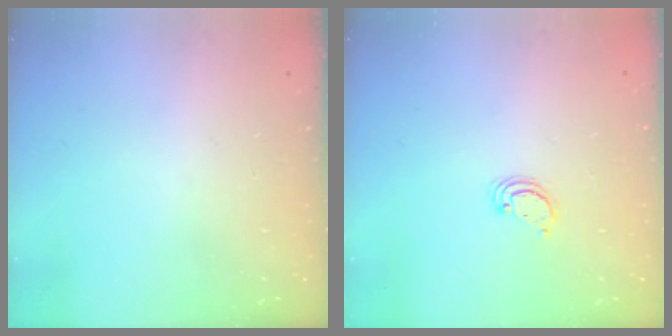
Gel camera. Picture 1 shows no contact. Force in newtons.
{"total": 2.6, "press": 2.6, "slide": 0.2}